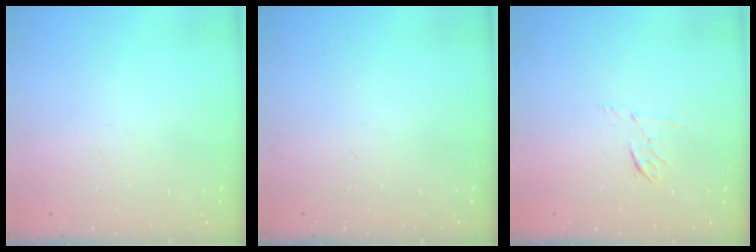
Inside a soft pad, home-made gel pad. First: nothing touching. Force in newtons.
{"total": 0.0}
{"total": 5.7, "press": 5.5, "slide": 1.5}